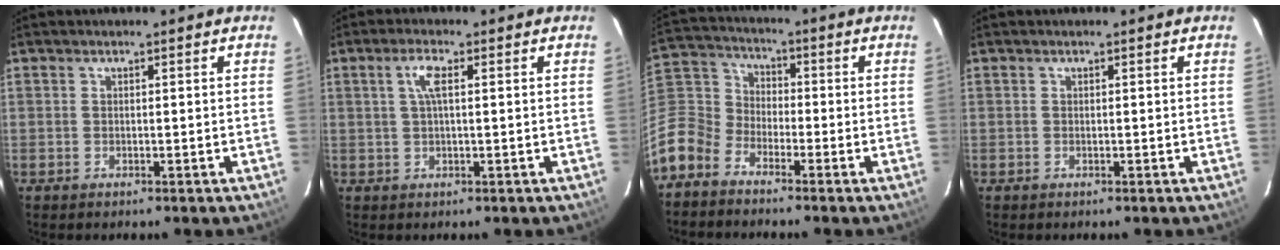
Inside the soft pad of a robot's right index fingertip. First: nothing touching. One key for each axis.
{"total": 3.3, "fx": 0.9, "fy": 0.7, "fz": 3.1, "tx": -0.064, "ty": 0.005, "tz": 0.017}
{"total": 11.8, "fx": -7.0, "fy": 8.4, "fz": 4.4, "tx": -0.125, "ty": 0.022, "tz": -0.159}
{"total": 0.0}